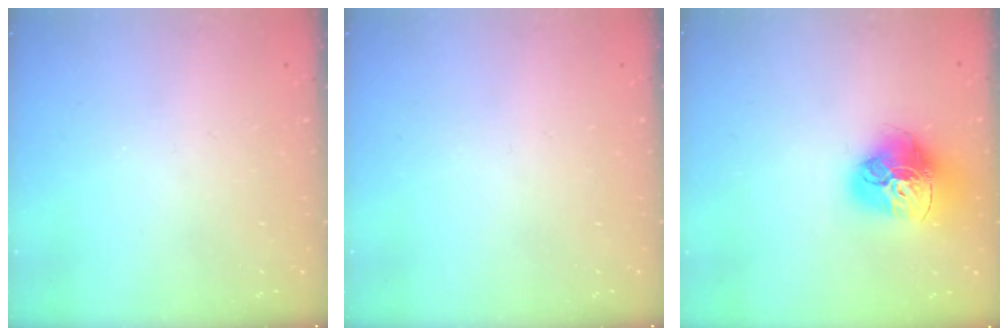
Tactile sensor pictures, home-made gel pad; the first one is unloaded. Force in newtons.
{"total": 0.0}
{"total": 17.8, "press": 17.8, "slide": 1.6}